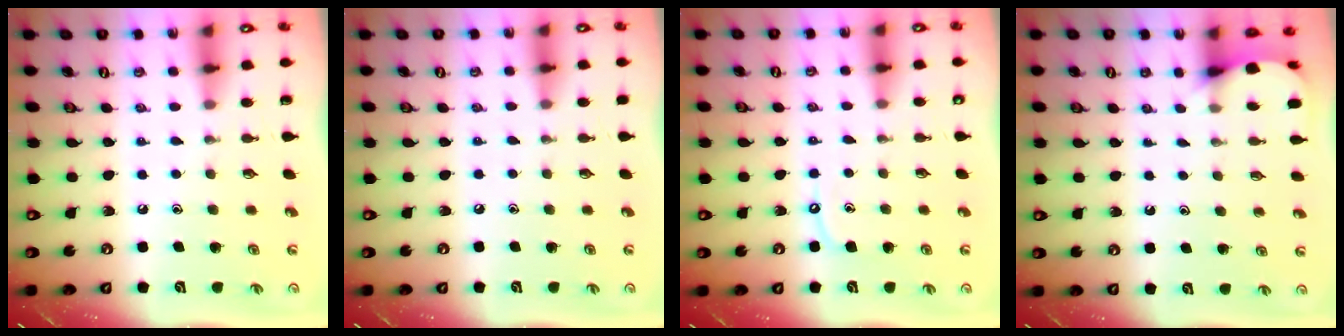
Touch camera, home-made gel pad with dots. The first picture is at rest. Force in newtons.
{"total": 1.0, "press": 1.0, "slide": 0.2}
{"total": 4.0, "press": 4.0, "slide": 0.3}
{"total": 4.1, "press": 4.0, "slide": 0.4}